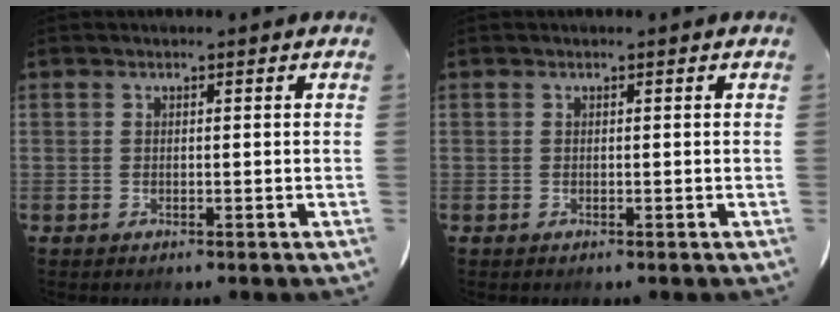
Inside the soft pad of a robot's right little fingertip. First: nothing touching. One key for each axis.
{"total": 0.0}